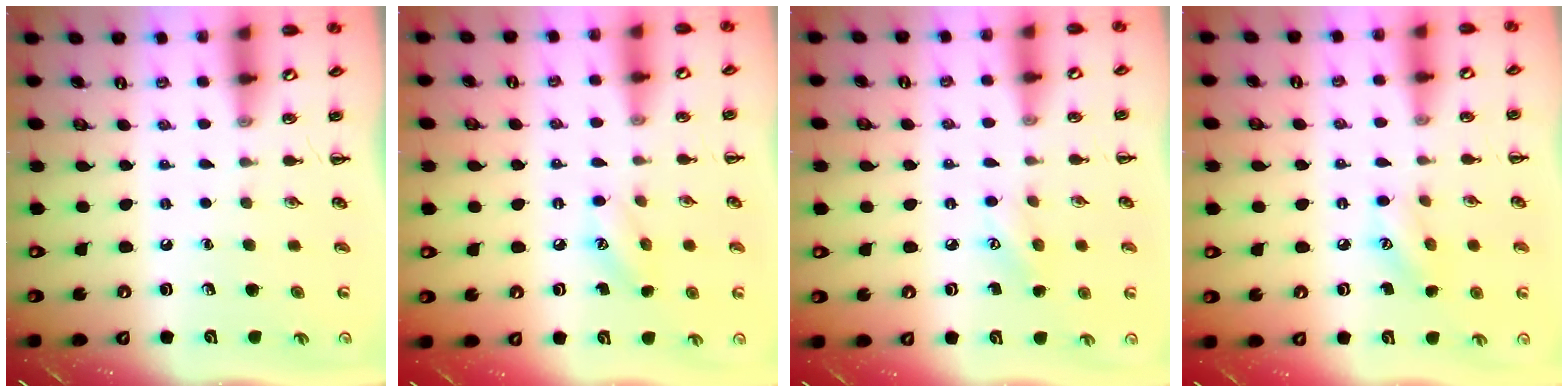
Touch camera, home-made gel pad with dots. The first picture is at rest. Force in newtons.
{"total": 8.1, "press": 7.9, "slide": 1.8}
{"total": 5.5, "press": 5.4, "slide": 1.2}
{"total": 6.6, "press": 6.5, "slide": 1.0}